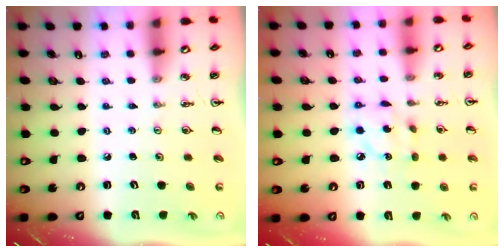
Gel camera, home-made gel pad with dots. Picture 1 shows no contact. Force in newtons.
{"total": 7.5, "press": 7.5, "slide": 0.2}